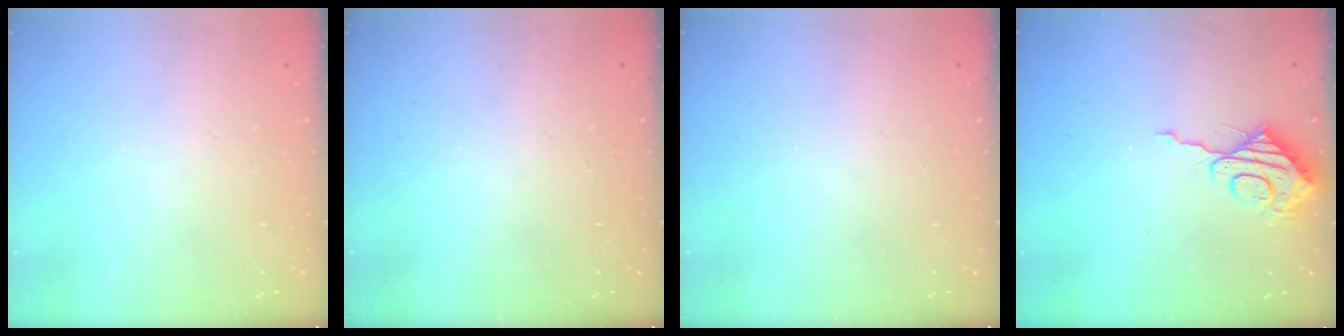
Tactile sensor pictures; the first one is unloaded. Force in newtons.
{"total": 0.0}
{"total": 0.0}
{"total": 9.4, "press": 9.4, "slide": 0.7}